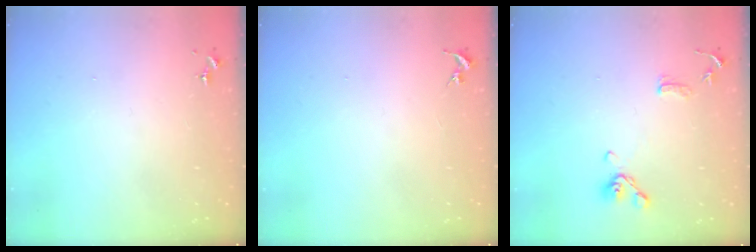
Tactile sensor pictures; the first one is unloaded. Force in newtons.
{"total": 0.0}
{"total": 11.8, "press": 11.7, "slide": 1.9}